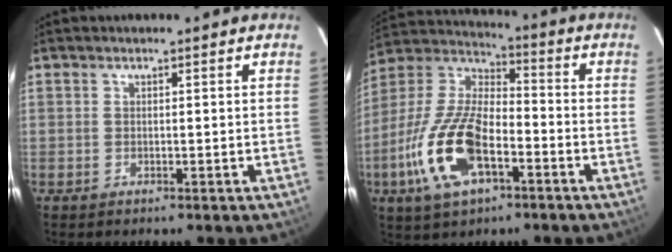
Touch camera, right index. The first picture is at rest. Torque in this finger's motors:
{"motor_torque": [2.14, 0.00, 1.05, 0.21]}